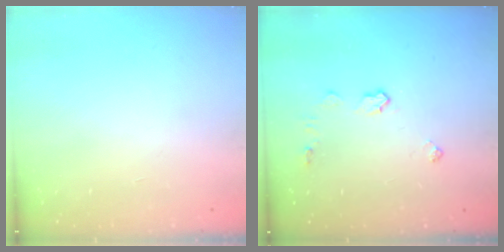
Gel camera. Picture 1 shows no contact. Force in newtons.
{"total": 4.9, "press": 4.9, "slide": 0.0}